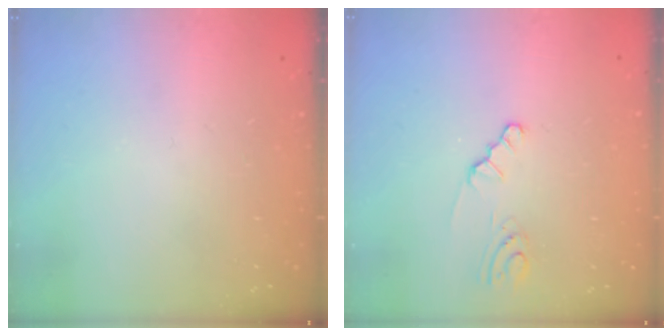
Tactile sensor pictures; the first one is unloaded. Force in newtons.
{"total": 2.1, "press": 2.1, "slide": 0.3}